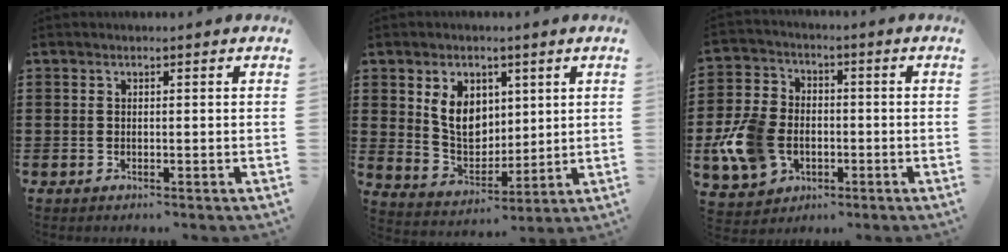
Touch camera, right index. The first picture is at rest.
{"total": 7.2, "force": [2.3, 5.4, 4.1], "torque": [-0.090, 0.007, 0.039]}
{"total": 10.4, "force": [-2.6, 7.8, 6.3], "torque": [-0.174, 0.009, -0.051]}